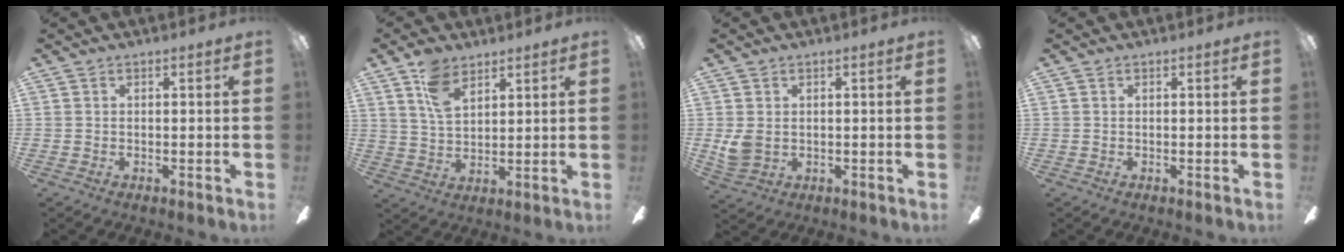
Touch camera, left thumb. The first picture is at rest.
{"total": 9.1, "force": [5.7, 4.9, 5.0], "torque": [-0.105, -0.010, 0.110]}
{"total": 4.2, "force": [1.0, 3.2, 2.5], "torque": [-0.052, -0.002, 0.018]}
{"total": 0.0}